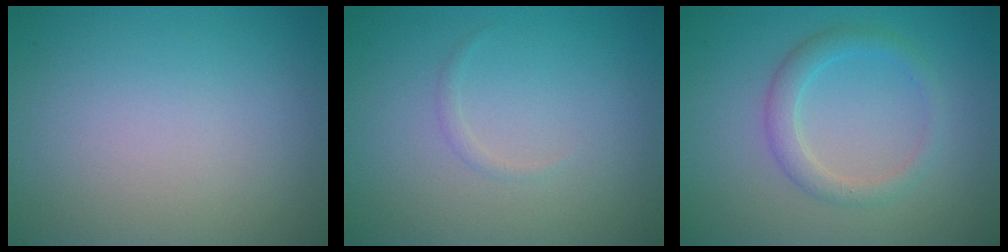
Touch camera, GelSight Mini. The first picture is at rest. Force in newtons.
{"total": 0.5, "press": 0.5, "slide": 0.0}
{"total": 2.3, "press": 2.3, "slide": 0.1}